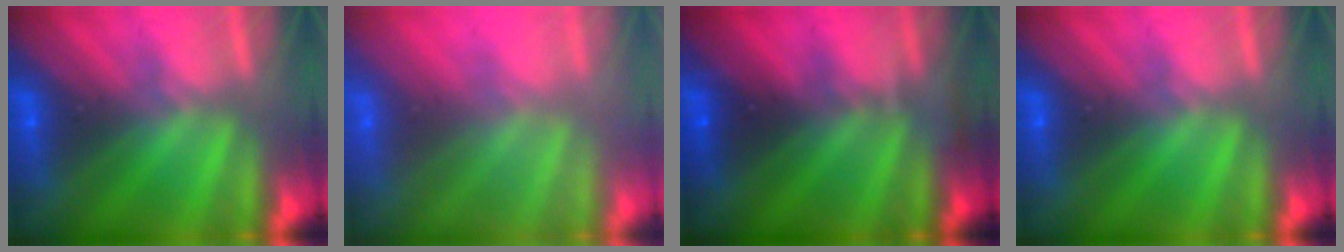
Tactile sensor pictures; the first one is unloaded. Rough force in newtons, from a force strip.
{"total": 3.4}
{"total": 3.3}
{"total": 0.0}